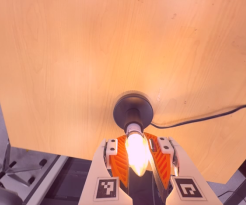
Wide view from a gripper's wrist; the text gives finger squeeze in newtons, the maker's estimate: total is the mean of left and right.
{"total": 22.5, "left": 20.7, "right": 24.3}